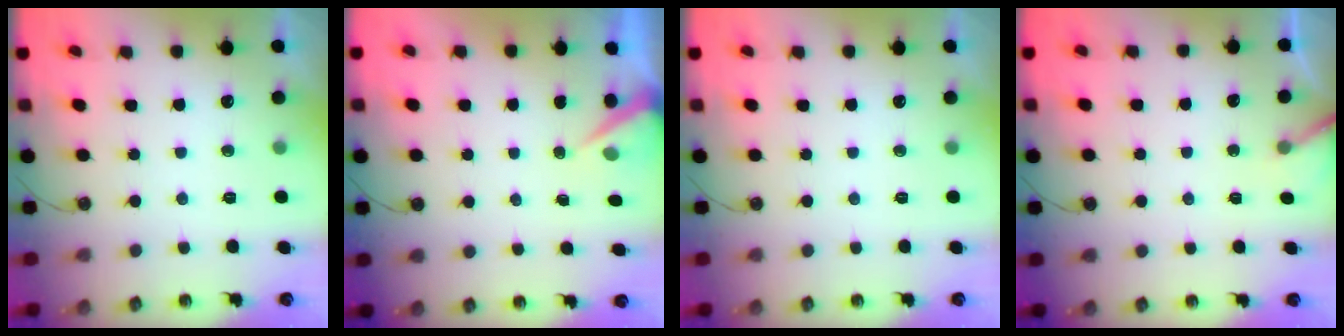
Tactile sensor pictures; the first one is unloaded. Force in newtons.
{"total": 4.2, "press": 4.2, "slide": 0.4}
{"total": 0.0}
{"total": 5.4, "press": 5.4, "slide": 0.5}